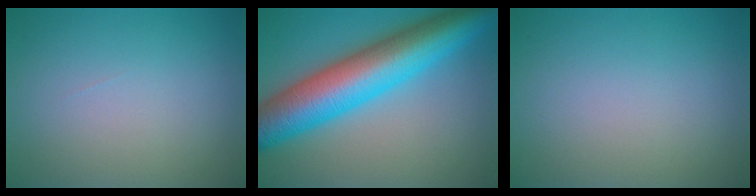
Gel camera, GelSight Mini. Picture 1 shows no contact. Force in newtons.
{"total": 12.1, "press": 12.1, "slide": 0.2}
{"total": 0.0}